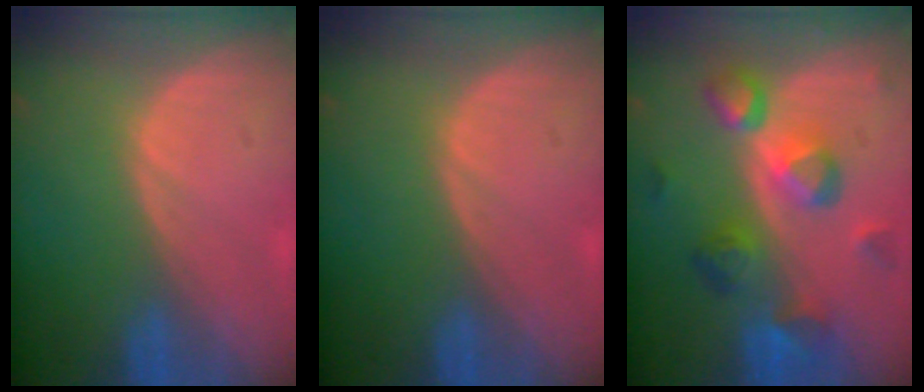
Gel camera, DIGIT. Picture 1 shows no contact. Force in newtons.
{"total": 0.0}
{"total": 8.9, "press": 8.5, "slide": 2.7}